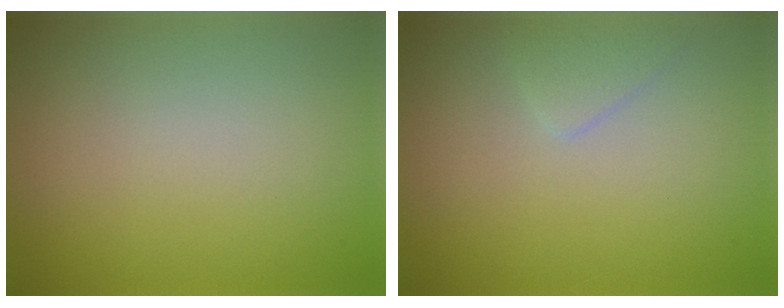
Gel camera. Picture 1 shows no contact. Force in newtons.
{"total": 1.2, "press": 1.2, "slide": 0.1}